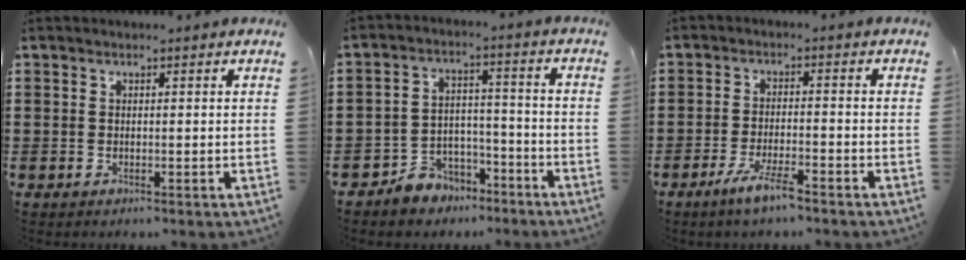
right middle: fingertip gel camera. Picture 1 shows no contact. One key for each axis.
{"total": 5.5, "fx": -4.8, "fy": 2.6, "fz": 0.1, "tx": -0.016, "ty": 0.014, "tz": -0.099}
{"total": 4.7, "fx": -3.3, "fy": 0.7, "fz": 3.3, "tx": -0.072, "ty": -0.004, "tz": -0.063}